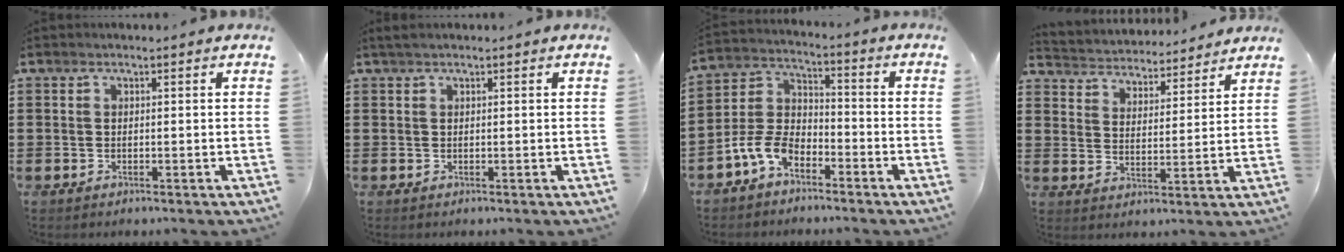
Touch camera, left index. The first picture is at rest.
{"total": 0.6, "force": [0.3, 0.1, 0.5], "torque": [-0.009, 0.002, 0.006]}
{"total": 7.4, "force": [-5.0, 3.9, 3.7], "torque": [-0.106, 0.005, -0.104]}
{"total": 3.7, "force": [3.6, 0.3, -0.6], "torque": [-0.014, -0.031, 0.057]}